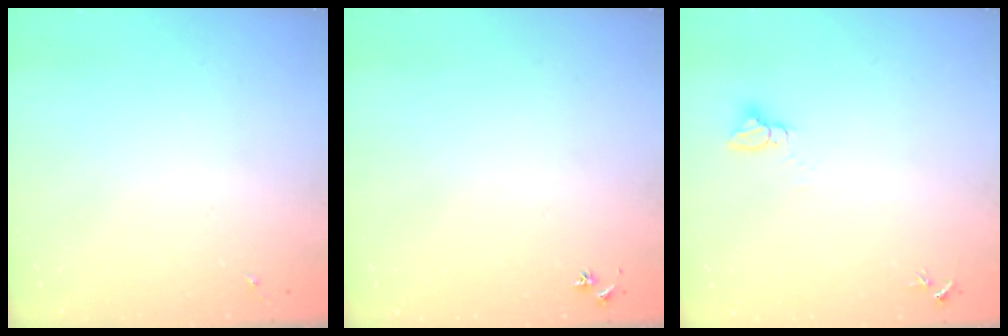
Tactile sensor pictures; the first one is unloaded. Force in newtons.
{"total": 2.9, "press": 2.8, "slide": 0.3}
{"total": 2.7, "press": 2.7, "slide": 0.1}